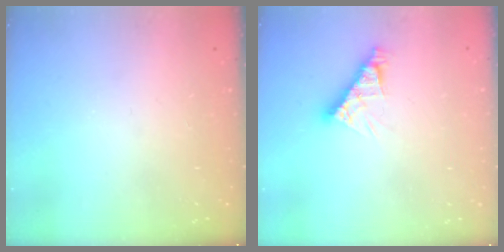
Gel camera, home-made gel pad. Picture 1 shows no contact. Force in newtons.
{"total": 8.2, "press": 8.2, "slide": 0.8}